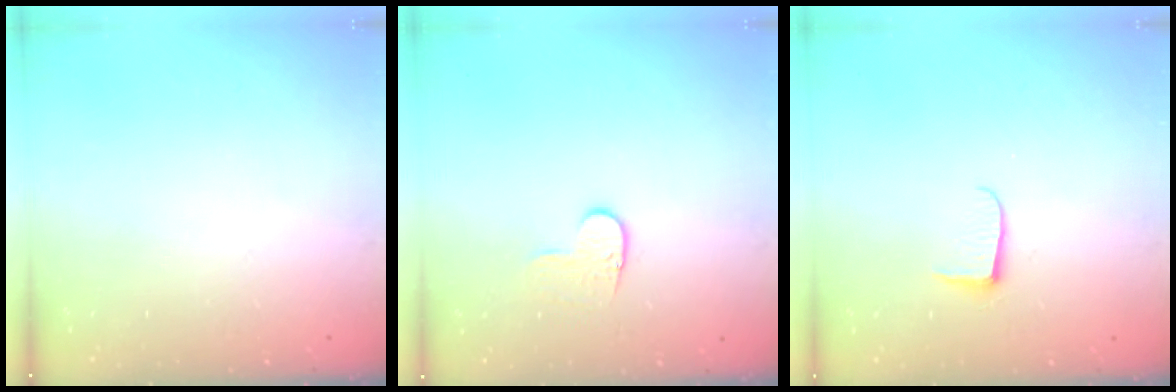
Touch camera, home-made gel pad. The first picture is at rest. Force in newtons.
{"total": 5.8, "press": 5.7, "slide": 0.4}
{"total": 4.9, "press": 4.8, "slide": 0.6}